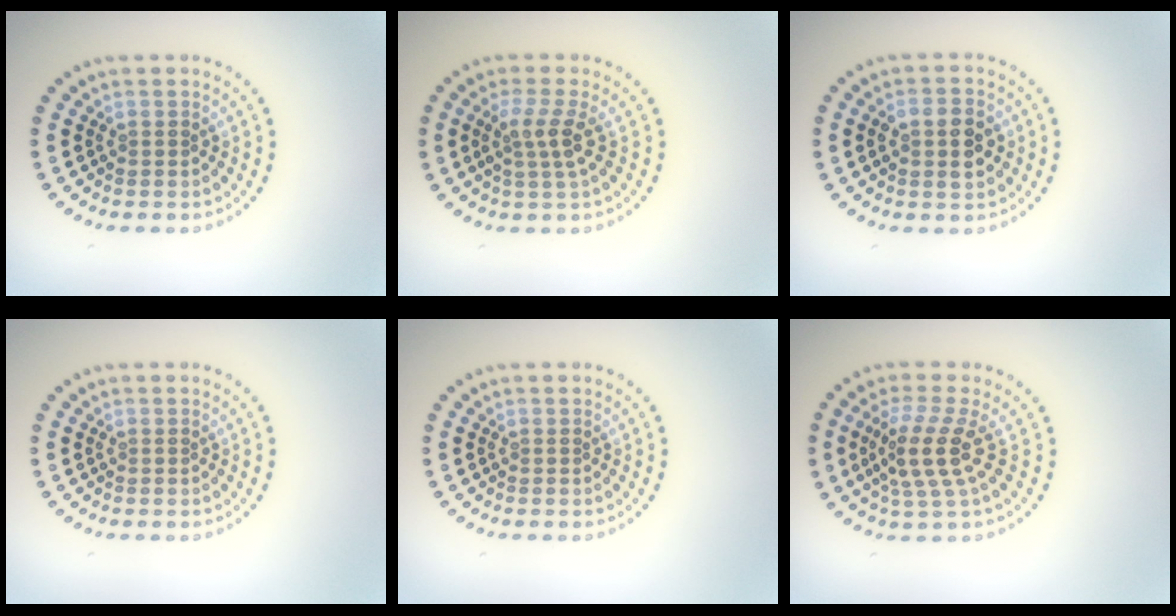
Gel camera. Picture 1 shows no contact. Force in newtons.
{"total": 2.4, "press": 1.9, "slide": 1.5}
{"total": 3.1, "press": 3.1, "slide": 0.3}
{"total": 0.0}
{"total": 0.0}
{"total": 3.8, "press": 3.1, "slide": 2.2}